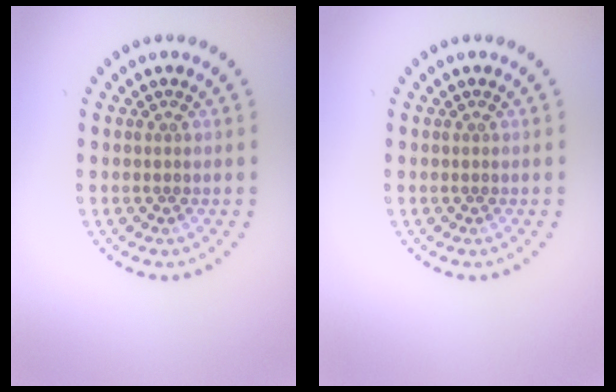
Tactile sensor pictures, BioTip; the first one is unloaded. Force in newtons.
{"total": 0.0}